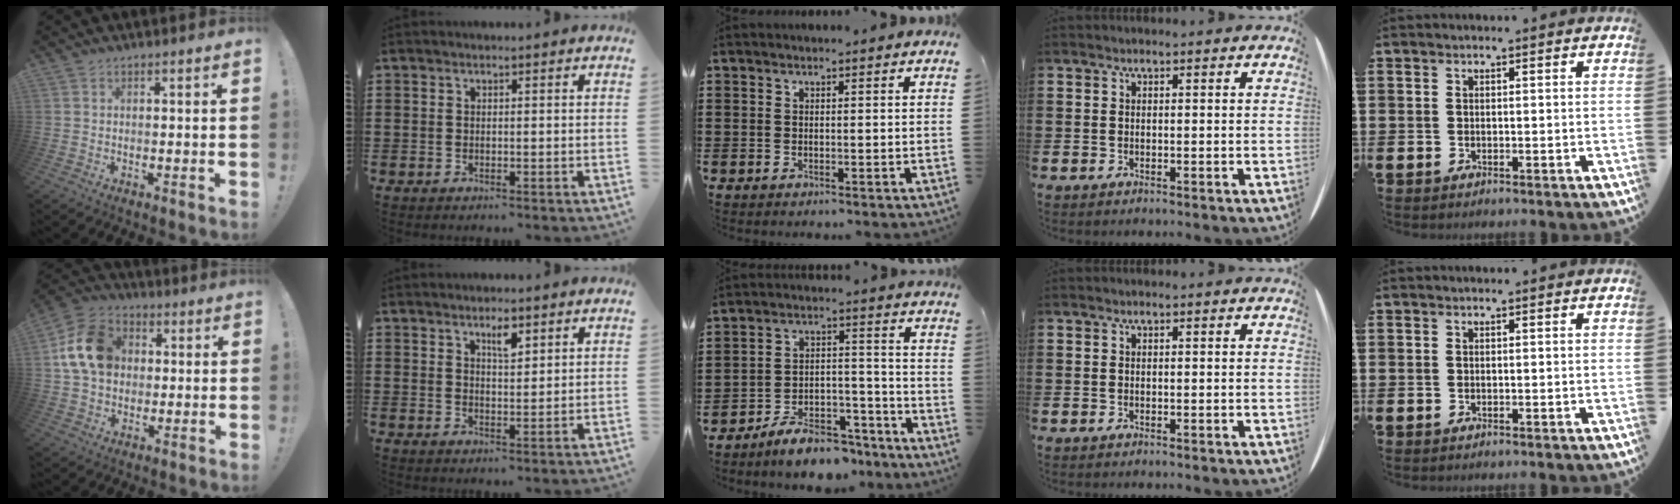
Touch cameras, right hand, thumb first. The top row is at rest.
{"thumb": {"total": 15.7, "force": [2.6, 12.4, 9.2], "torque": [-0.140, 0.007, 0.055]}, "index": {"total": 3.2, "force": [2.1, 1.0, 2.2], "torque": [-0.033, -0.002, 0.032]}, "middle": {"total": 7.9, "force": [-7.3, 2.0, 2.4], "torque": [-0.034, 0.028, -0.137]}}